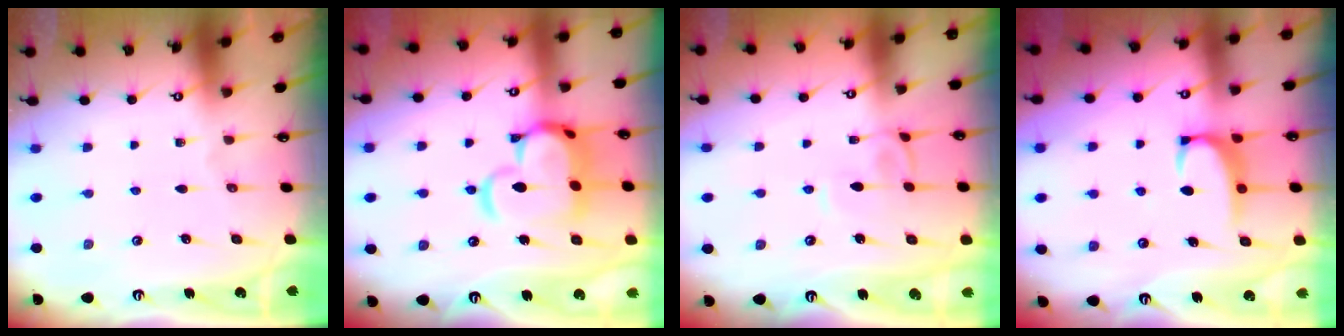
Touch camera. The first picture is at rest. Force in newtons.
{"total": 8.8, "press": 8.8, "slide": 1.2}
{"total": 3.5, "press": 3.5, "slide": 0.1}
{"total": 2.3, "press": 2.2, "slide": 0.6}